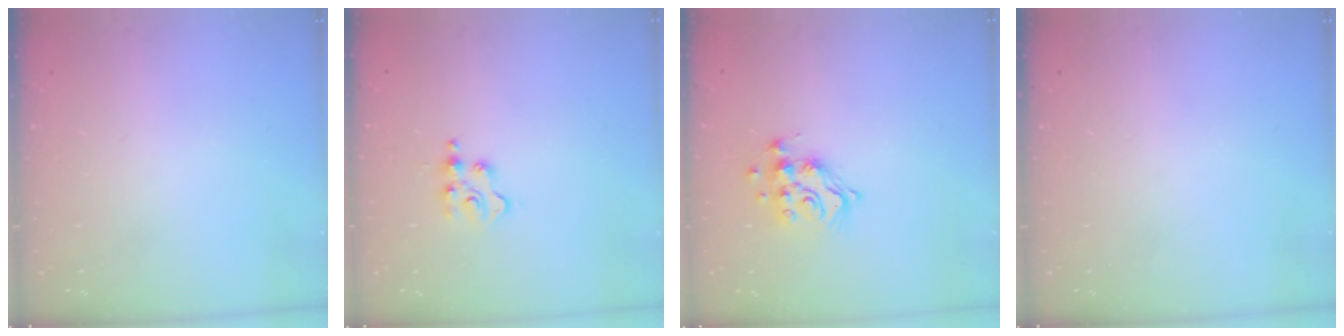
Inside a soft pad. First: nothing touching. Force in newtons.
{"total": 3.8, "press": 3.8, "slide": 0.5}
{"total": 11.7, "press": 11.7, "slide": 0.9}
{"total": 0.0}